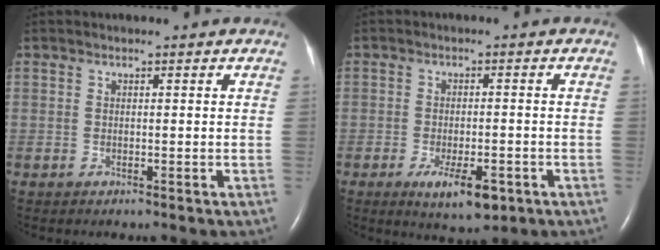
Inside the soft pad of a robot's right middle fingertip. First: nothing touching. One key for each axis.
{"total": 6.3, "fx": -3.1, "fy": 2.0, "fz": 5.0, "tx": -0.087, "ty": -0.010, "tz": -0.041}